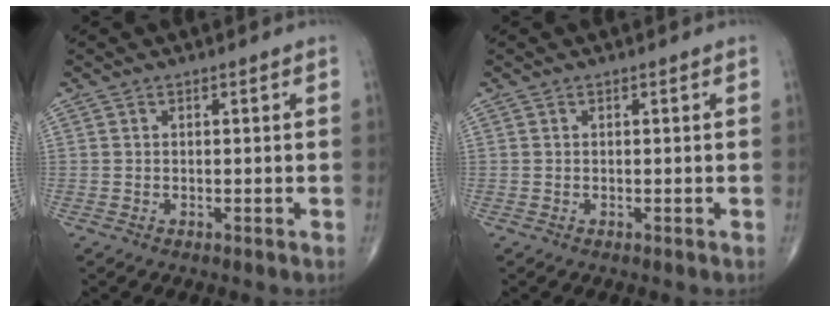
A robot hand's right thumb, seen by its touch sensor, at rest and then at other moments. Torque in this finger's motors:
{"motor_torque": [0.00, 0.00, 0.00, 0.00, 0.00]}